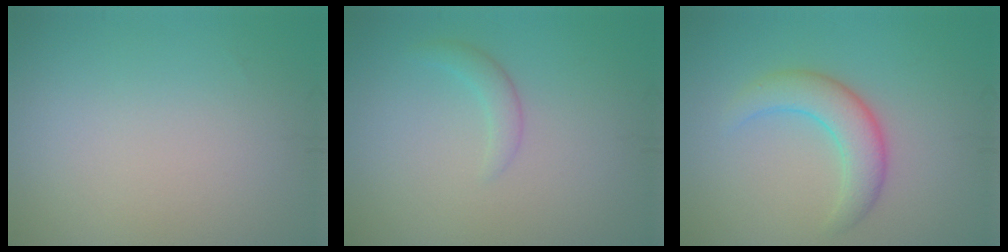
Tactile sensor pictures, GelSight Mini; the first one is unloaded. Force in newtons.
{"total": 1.5, "press": 1.5, "slide": 0.1}
{"total": 4.0, "press": 4.0, "slide": 0.2}